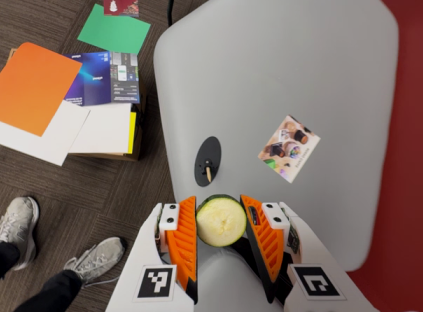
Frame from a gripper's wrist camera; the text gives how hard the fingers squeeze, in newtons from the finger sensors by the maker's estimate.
{"total": 9.2, "left": 9.5, "right": 8.9}